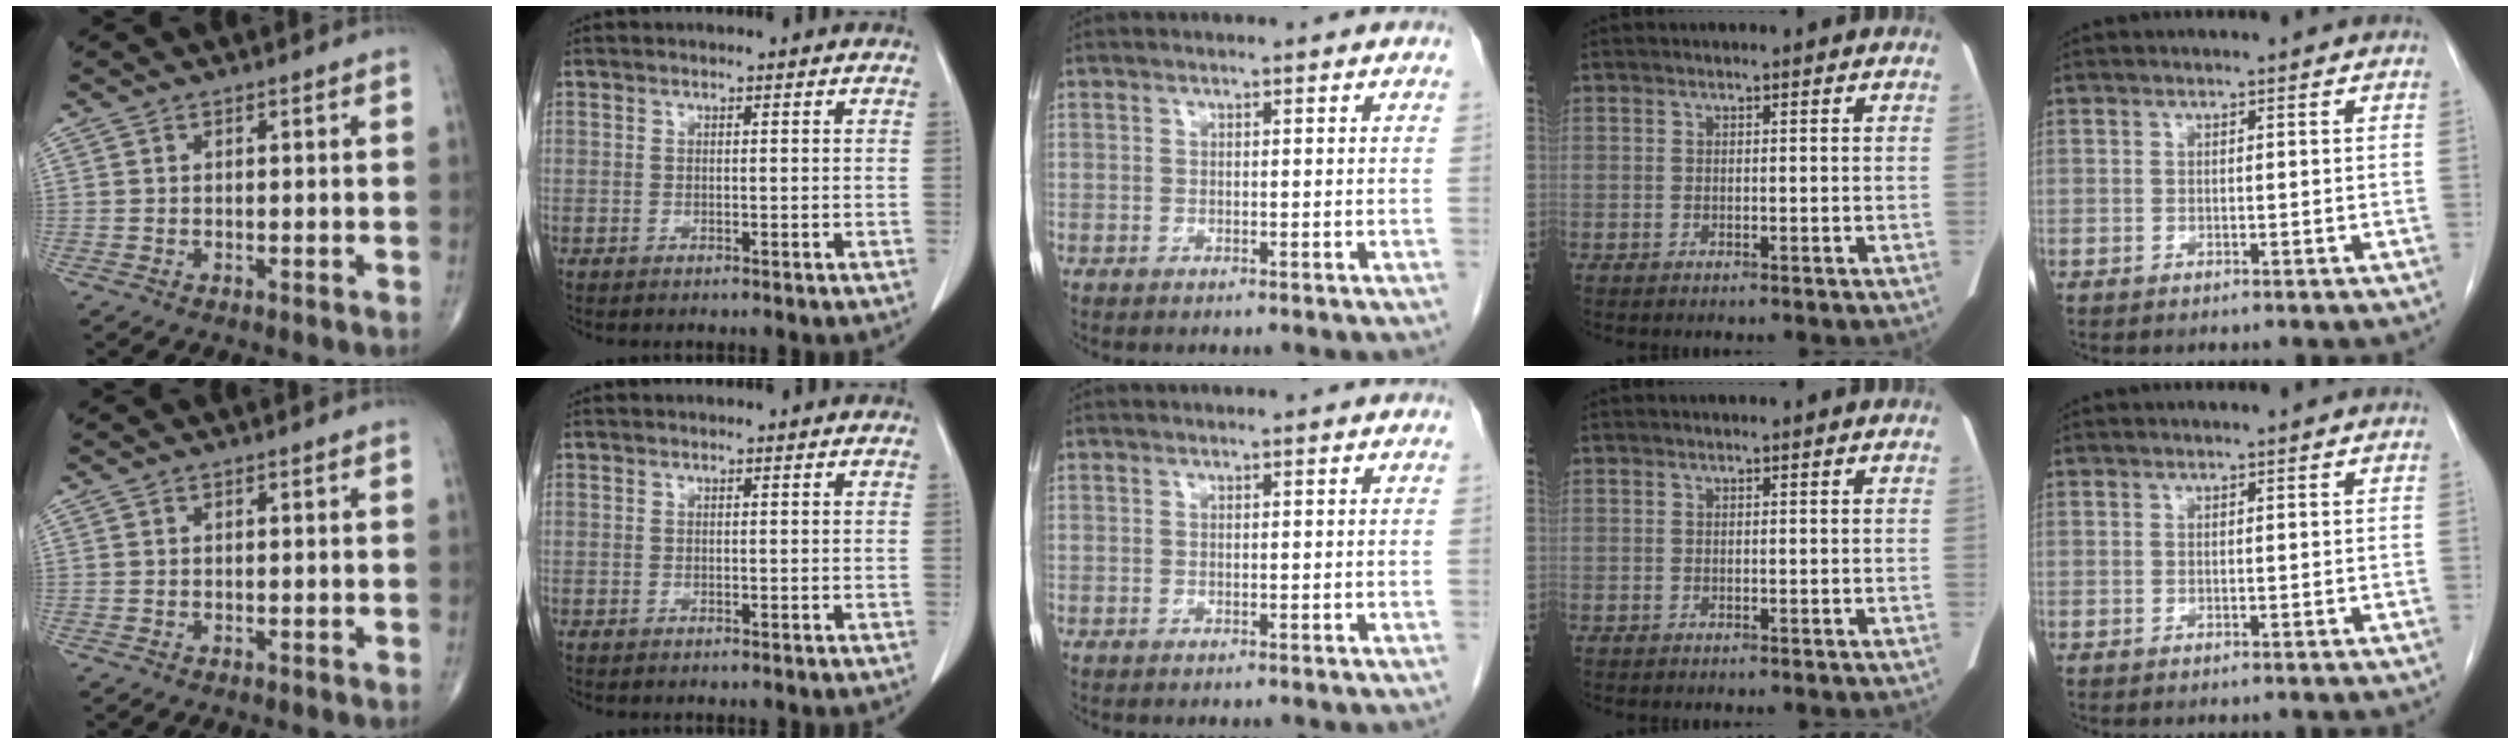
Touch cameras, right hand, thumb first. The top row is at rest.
{}